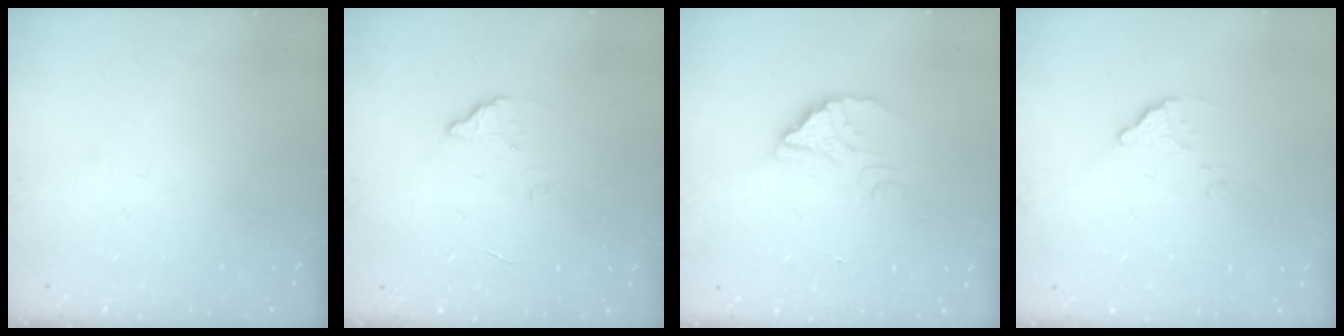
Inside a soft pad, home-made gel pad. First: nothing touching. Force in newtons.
{"total": 2.7, "press": 2.7, "slide": 0.2}
{"total": 2.1, "press": 2.1, "slide": 0.2}
{"total": 4.6, "press": 4.6, "slide": 0.1}